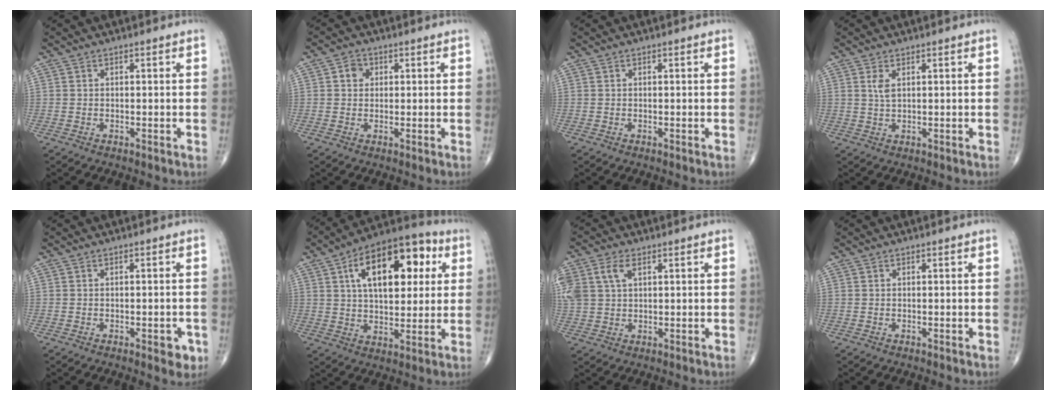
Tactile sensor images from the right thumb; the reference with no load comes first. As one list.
[{"total": 2.7, "force": [0.7, 2.3, 1.2], "torque": [-0.005, 0.001, 0.007]}, {"total": 0.0}, {"total": 2.1, "force": [0.8, 0.8, 1.7], "torque": [-0.037, -0.002, 0.022]}, {"total": 3.2, "force": [-1.3, 1.4, 2.6], "torque": [-0.021, 0.001, -0.013]}, {"total": 20.1, "force": [6.1, 10.5, 16.1], "torque": [-0.211, 0.010, 0.086]}, {"total": 9.2, "force": [3.3, 5.9, 6.3], "torque": [-0.165, 0.011, 0.070]}, {"total": 0.0}]